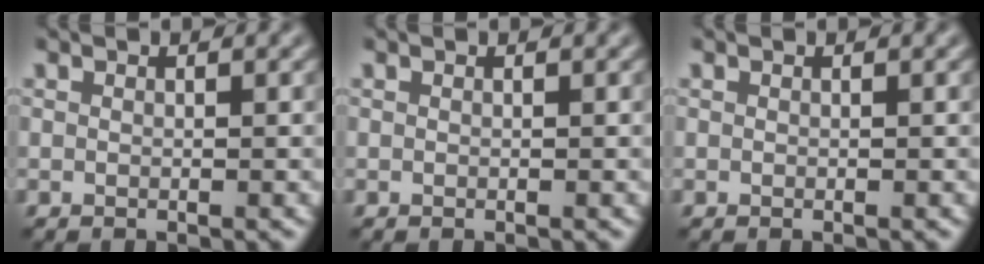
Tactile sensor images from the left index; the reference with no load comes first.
{"total": 0.0}
{"total": 0.0}